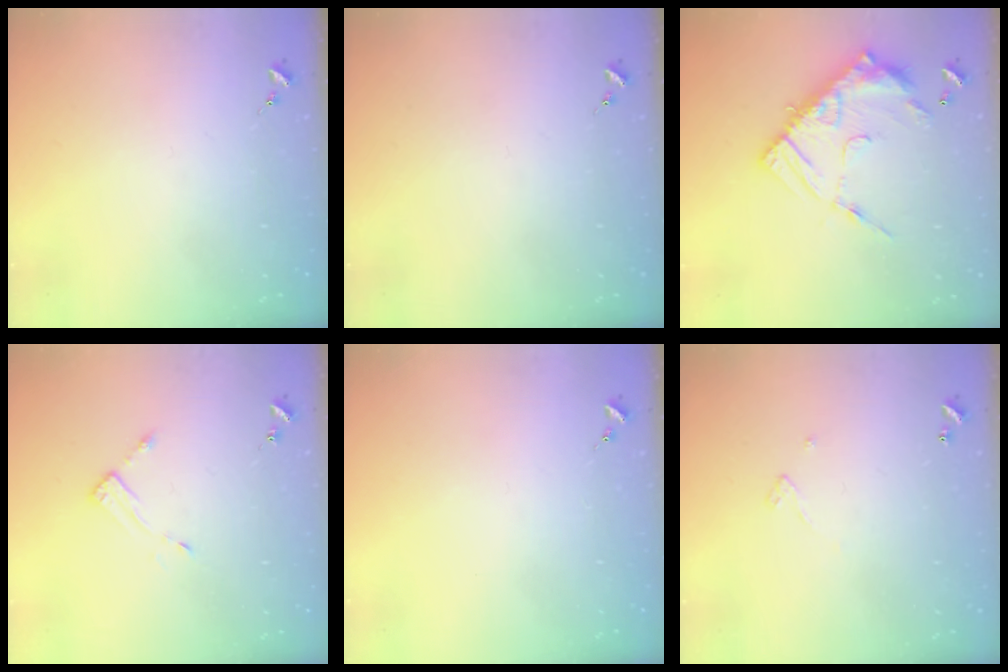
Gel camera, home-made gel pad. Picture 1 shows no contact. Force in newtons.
{"total": 0.0}
{"total": 16.6, "press": 16.6, "slide": 1.5}
{"total": 3.3, "press": 3.3, "slide": 0.3}
{"total": 0.0}
{"total": 3.2, "press": 3.2, "slide": 0.1}